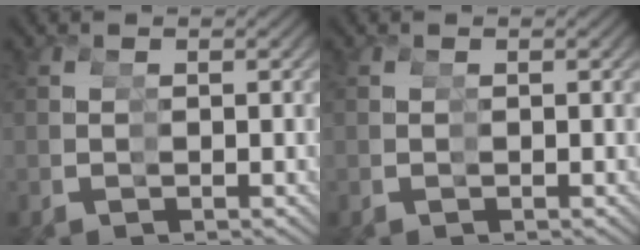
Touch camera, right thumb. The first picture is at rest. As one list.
[{"total": 0.0}]